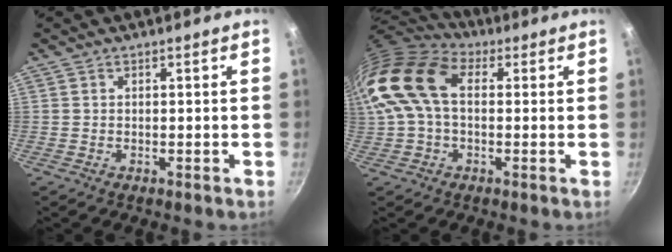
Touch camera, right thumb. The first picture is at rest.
{"total": 16.9, "force": [2.8, 10.7, 12.8], "torque": [-0.253, 0.029, 0.037]}